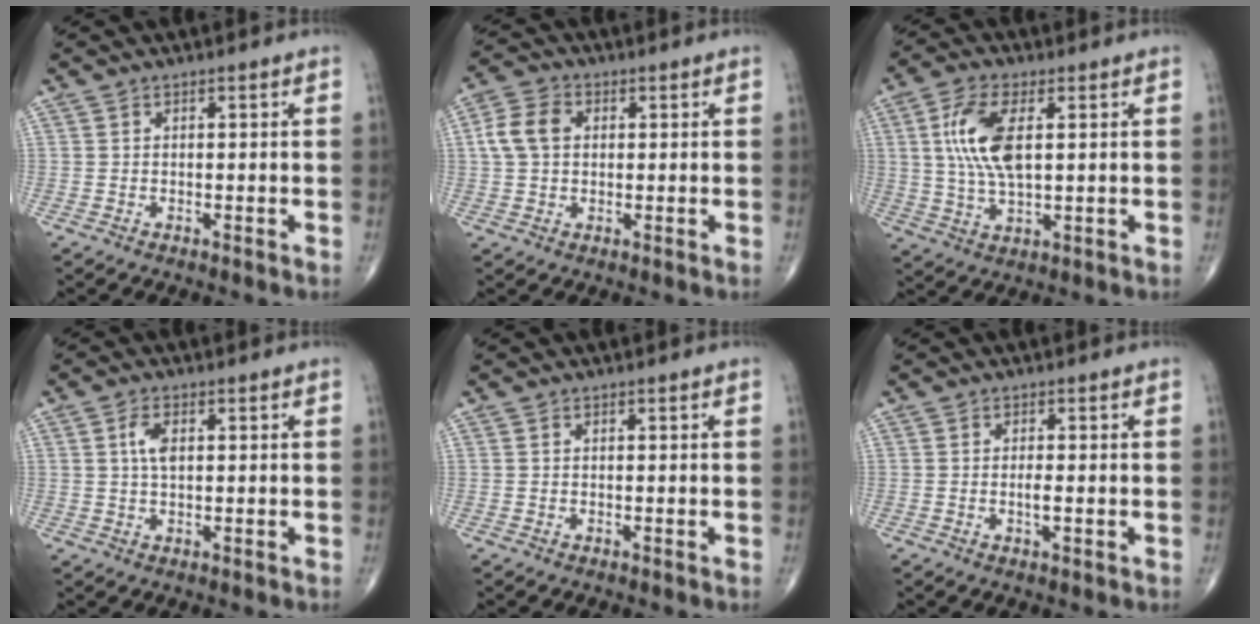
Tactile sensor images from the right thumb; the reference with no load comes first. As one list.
[{"total": 6.9, "force": [1.1, 5.0, 4.6], "torque": [-0.091, 0.015, 0.016]}, {"total": 7.3, "force": [1.9, 2.7, 6.6], "torque": [-0.147, -0.006, 0.040]}, {"total": 3.6, "force": [0.9, 1.8, 3.1], "torque": [-0.063, 0.003, 0.016]}, {"total": 0.0}, {"total": 2.0, "force": [-0.4, 0.5, 1.9], "torque": [-0.036, -0.003, -0.006]}]